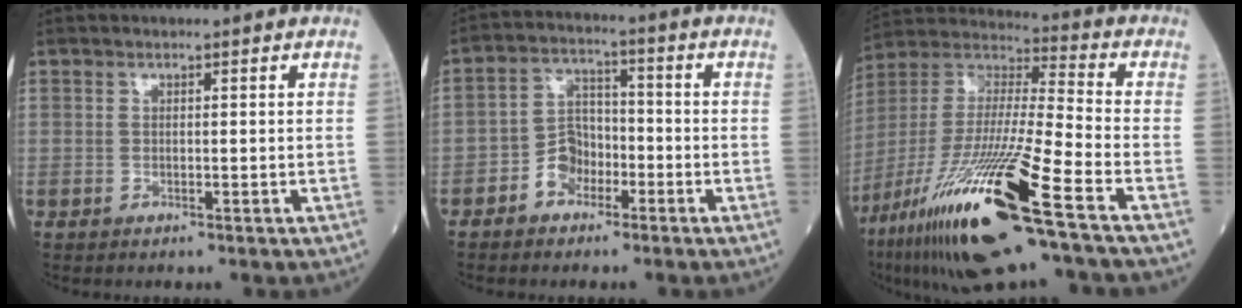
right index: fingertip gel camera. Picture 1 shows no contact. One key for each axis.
{"total": 5.4, "fx": -2.8, "fy": 3.9, "fz": 2.4, "tx": -0.041, "ty": 0.017, "tz": -0.056}
{"total": 24.7, "fx": -13.3, "fy": 1.5, "fz": 20.7, "tx": -0.420, "ty": -0.059, "tz": -0.246}